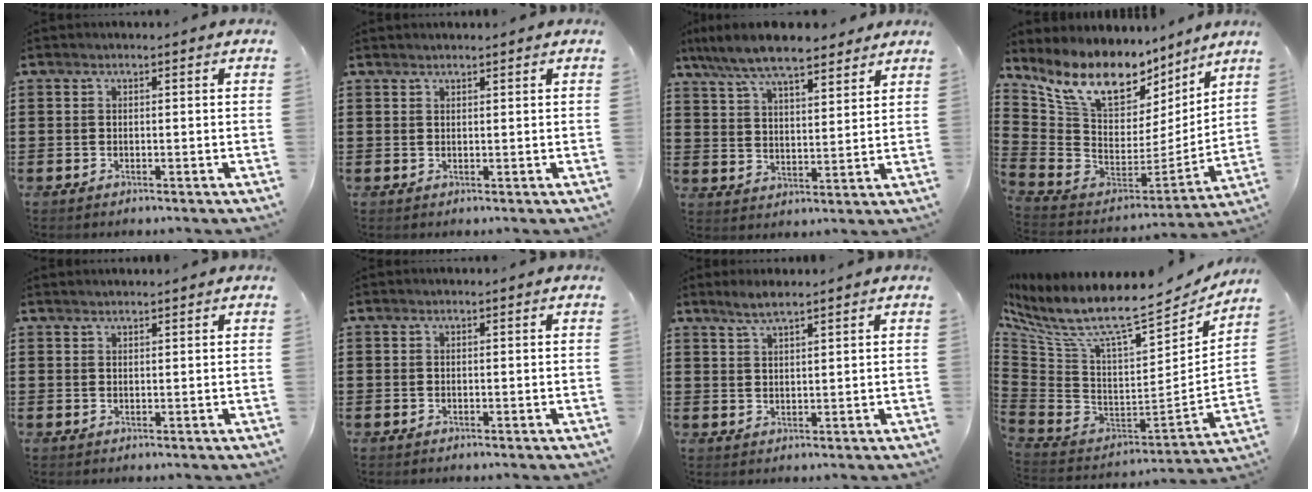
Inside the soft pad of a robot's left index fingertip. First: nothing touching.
{"total": 0.8, "force": [0.8, 0.0, 0.1], "torque": [-0.003, -0.001, 0.015]}
{"total": 8.4, "force": [7.4, 1.5, 3.7], "torque": [-0.096, -0.020, 0.134]}
{"total": 12.7, "force": [9.7, 5.5, 6.2], "torque": [-0.162, -0.067, 0.172]}
{"total": 1.0, "force": [1.0, 0.1, 0.1], "torque": [-0.003, 0.000, 0.019]}
{"total": 0.0}
{"total": 2.7, "force": [2.2, 0.3, 1.6], "torque": [-0.035, 0.003, 0.040]}
{"total": 10.8, "force": [7.3, 2.9, 7.5], "torque": [-0.165, -0.065, 0.119]}